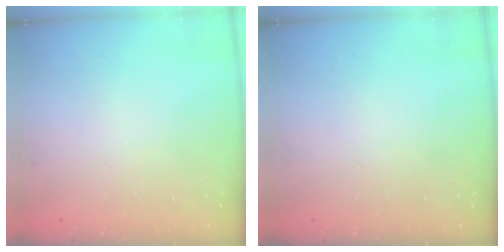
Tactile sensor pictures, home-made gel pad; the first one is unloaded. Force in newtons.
{"total": 0.0}